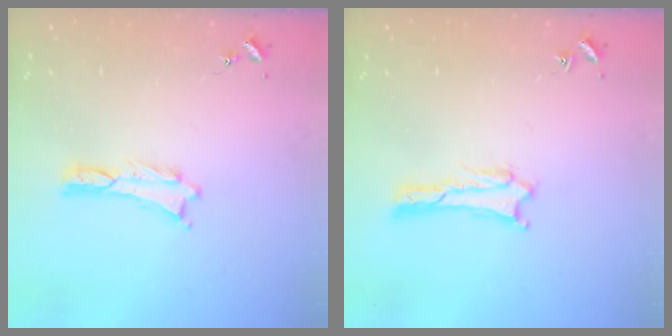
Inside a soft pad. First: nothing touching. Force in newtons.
{"total": 1.9, "press": 1.9, "slide": 0.1}